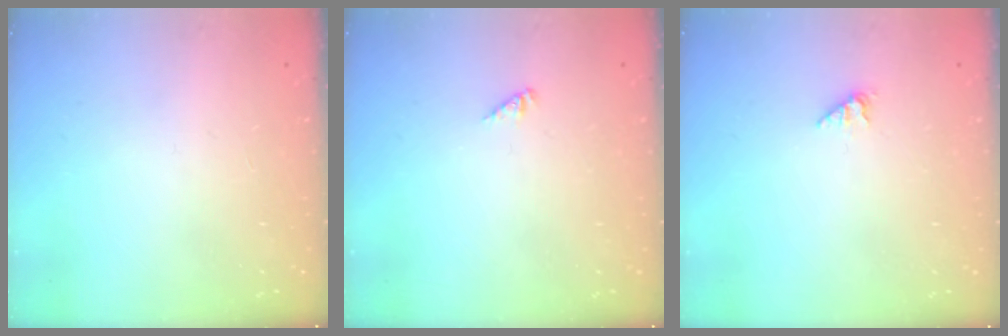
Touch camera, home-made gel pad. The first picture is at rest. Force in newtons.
{"total": 0.0}
{"total": 1.0, "press": 1.0, "slide": 0.2}